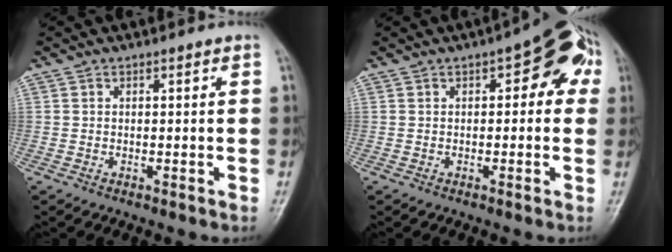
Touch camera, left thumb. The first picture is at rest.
{"total": 8.9, "force": [2.4, 4.2, 7.4], "torque": [-0.054, 0.021, 0.015]}